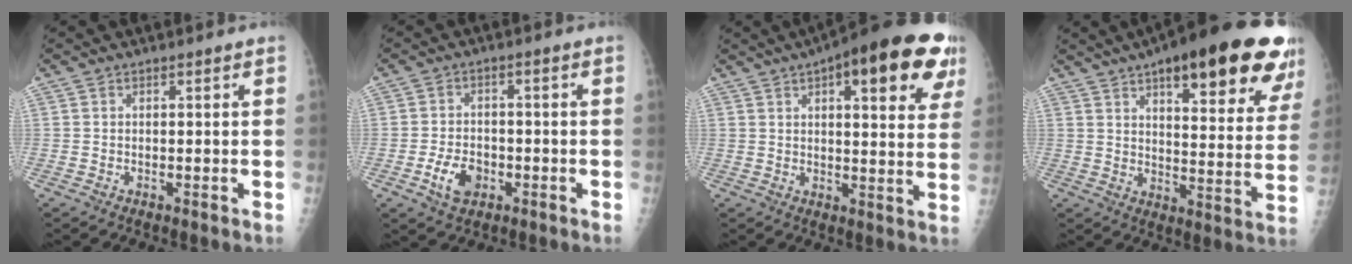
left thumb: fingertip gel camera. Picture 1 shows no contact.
{"total": 6.0, "force": [-2.4, 3.9, 3.8], "torque": [-0.060, 0.013, -0.040]}
{"total": 21.3, "force": [10.2, 7.2, 17.2], "torque": [-0.203, -0.007, 0.128]}
{"total": 27.7, "force": [16.4, 8.4, 20.7], "torque": [-0.248, -0.040, 0.215]}